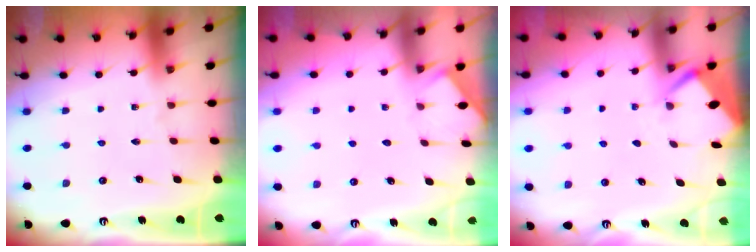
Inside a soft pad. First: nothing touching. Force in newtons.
{"total": 1.2, "press": 1.2, "slide": 0.2}
{"total": 2.8, "press": 2.8, "slide": 0.4}